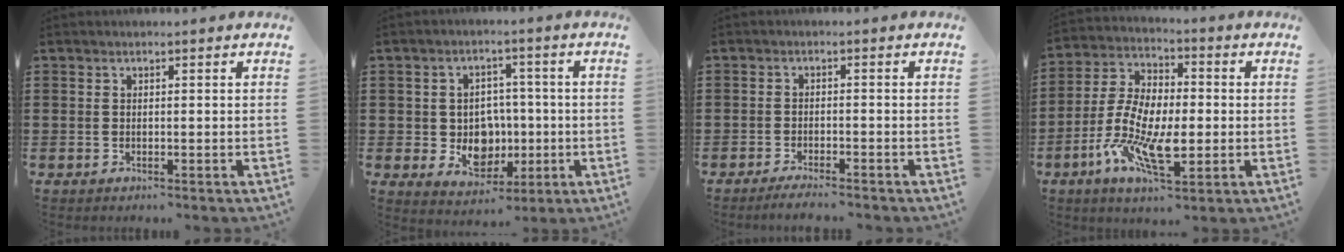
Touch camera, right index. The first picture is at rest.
{"total": 6.7, "force": [-0.5, 5.9, 3.2], "torque": [-0.045, -0.001, -0.006]}
{"total": 2.1, "force": [-2.0, -0.3, 0.6], "torque": [-0.010, -0.003, -0.038]}
{"total": 11.1, "force": [-3.2, 5.0, 9.4], "torque": [-0.218, -0.011, -0.065]}